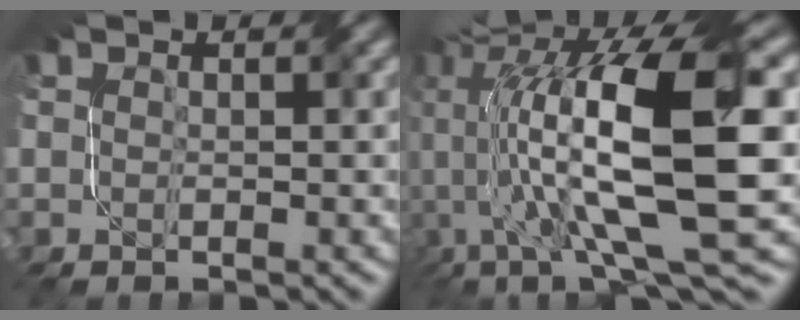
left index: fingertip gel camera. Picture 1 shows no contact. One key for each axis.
{"total": 15.8, "fx": -0.7, "fy": 4.8, "fz": 15.0, "tx": -0.266, "ty": 0.019, "tz": -0.005}